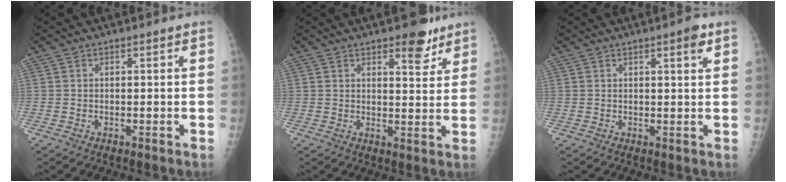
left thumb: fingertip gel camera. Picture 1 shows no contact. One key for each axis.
{"total": 6.1, "fx": 4.2, "fy": 2.4, "fz": 3.8, "tx": -0.030, "ty": -0.025, "tz": 0.054}
{"total": 2.7, "fx": 1.5, "fy": 0.4, "fz": 2.2, "tx": -0.028, "ty": -0.007, "tz": 0.019}